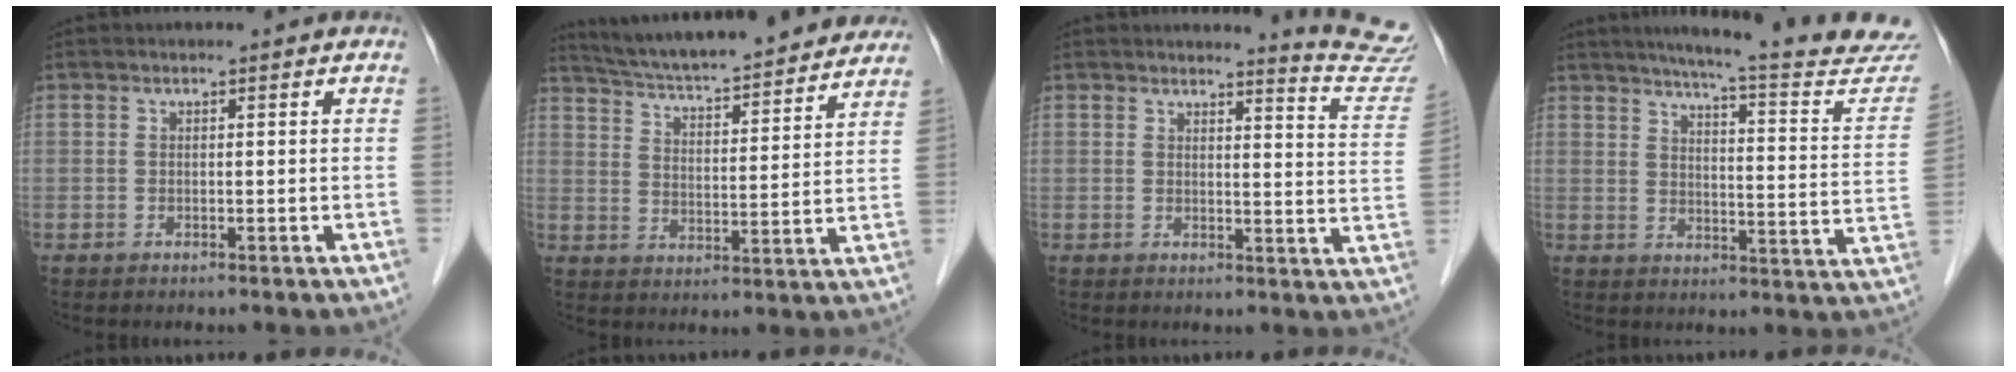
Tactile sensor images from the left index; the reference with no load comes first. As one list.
[{"total": 22.8, "force": [20.7, 3.0, 9.2], "torque": [-0.147, 0.009, 0.287]}, {"total": 9.4, "force": [9.3, -0.9, 0.0], "torque": [-0.001, -0.091, 0.084]}, {"total": 27.9, "force": [25.1, 1.4, 11.9], "torque": [-0.180, -0.084, 0.308]}]